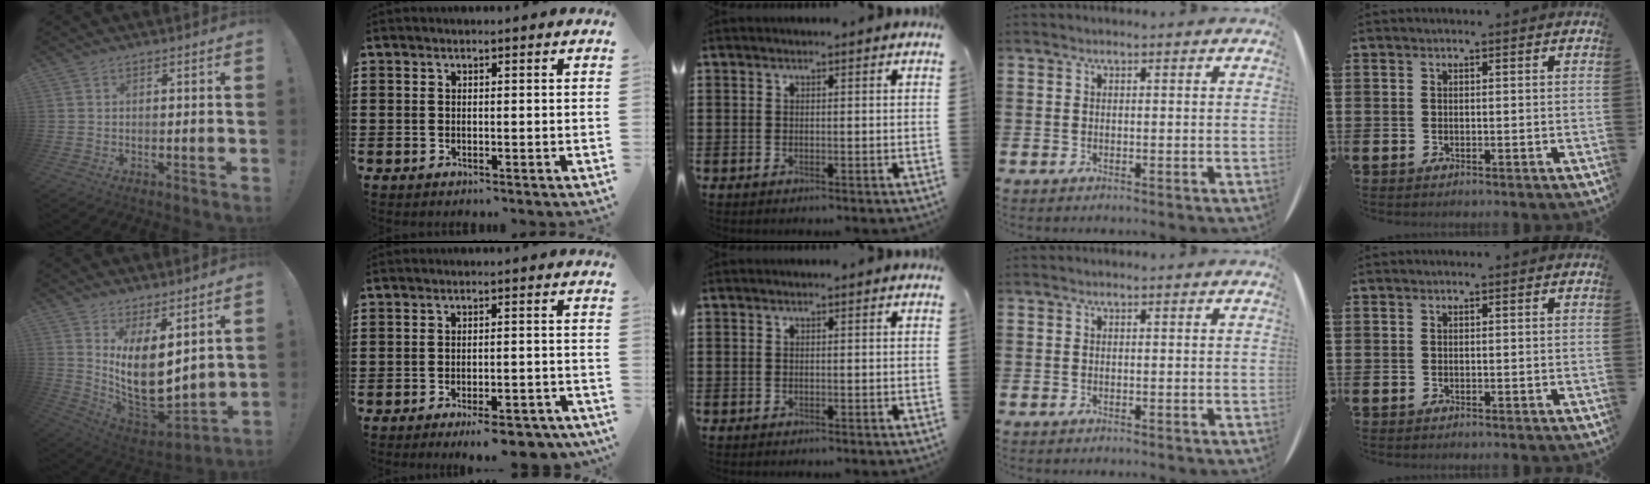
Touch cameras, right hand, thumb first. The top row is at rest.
{"thumb": {"total": 15.1, "force": [2.7, 7.6, 12.8], "torque": [-0.234, -0.050, 0.058]}, "index": {"total": 4.9, "force": [-4.1, 0.5, 2.7], "torque": [-0.040, -0.004, -0.072]}}